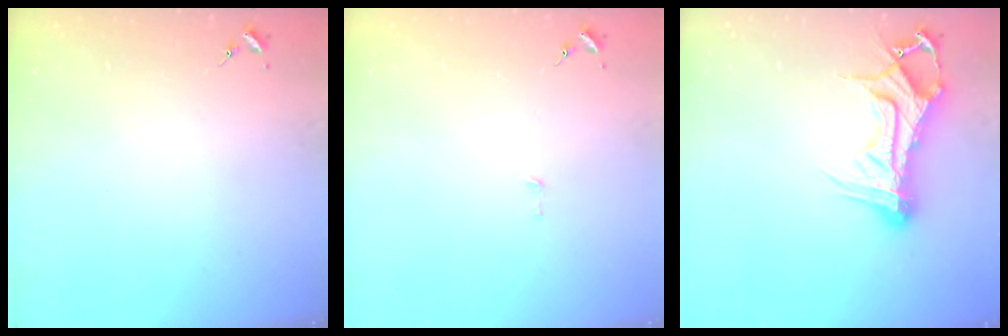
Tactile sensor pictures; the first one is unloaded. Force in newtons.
{"total": 3.2, "press": 3.2, "slide": 0.2}
{"total": 14.4, "press": 14.4, "slide": 1.4}